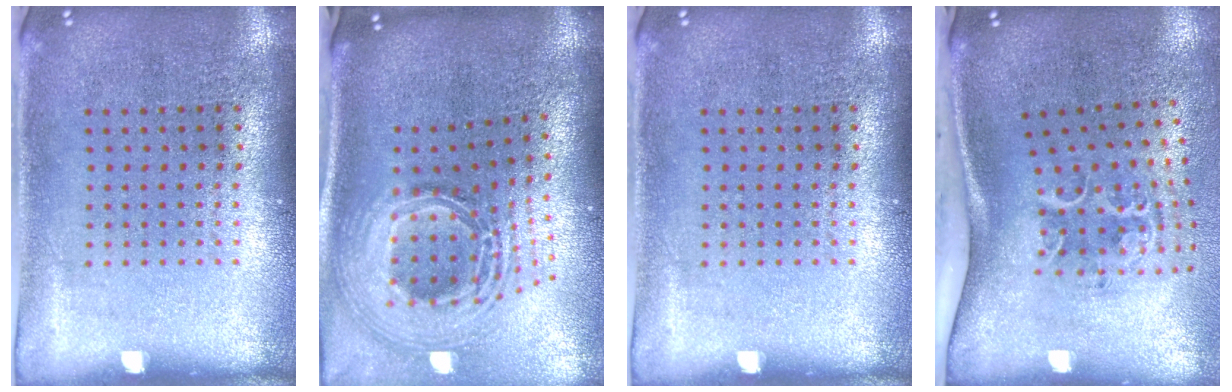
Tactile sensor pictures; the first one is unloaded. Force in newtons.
{"total": 3.0, "press": 2.0, "slide": 2.2}
{"total": 0.0}
{"total": 2.2, "press": 1.4, "slide": 1.8}